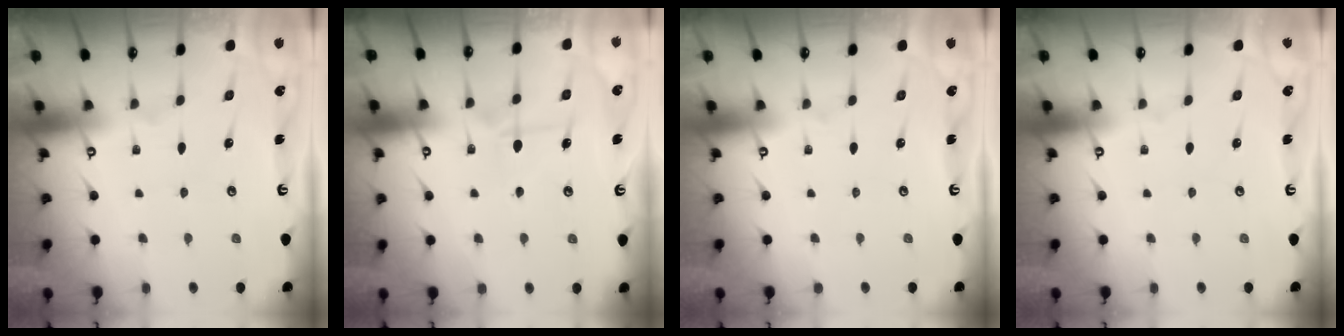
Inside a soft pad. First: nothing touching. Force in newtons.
{"total": 5.8, "press": 5.7, "slide": 0.5}
{"total": 0.0}
{"total": 0.0}